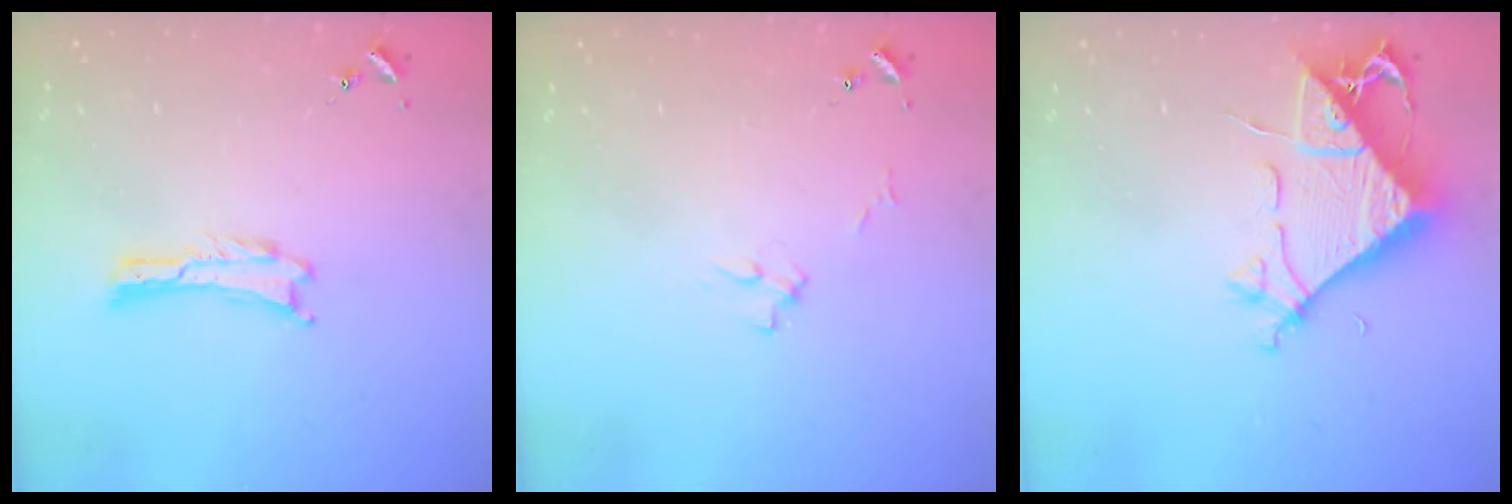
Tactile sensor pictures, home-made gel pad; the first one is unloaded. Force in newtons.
{"total": 2.7, "press": 2.7, "slide": 0.3}
{"total": 7.7, "press": 7.6, "slide": 1.2}